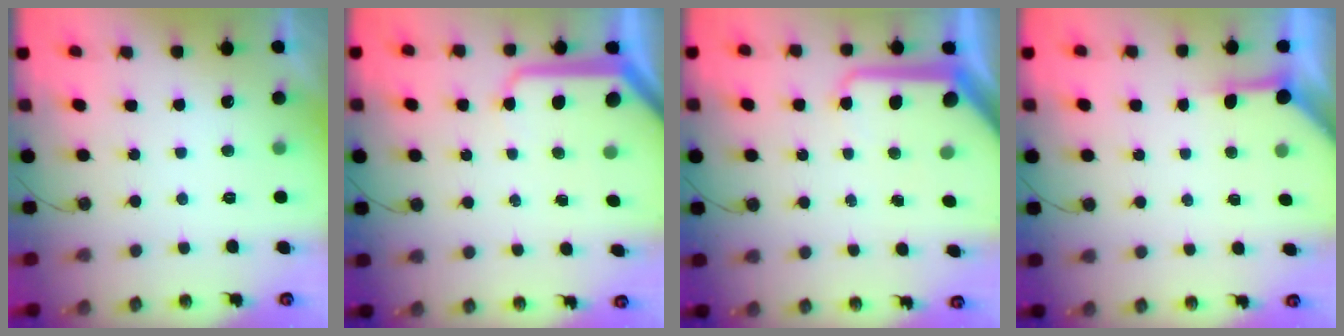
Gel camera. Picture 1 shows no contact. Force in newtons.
{"total": 9.4, "press": 9.4, "slide": 0.9}
{"total": 11.9, "press": 11.9, "slide": 1.4}
{"total": 3.8, "press": 3.8, "slide": 0.5}